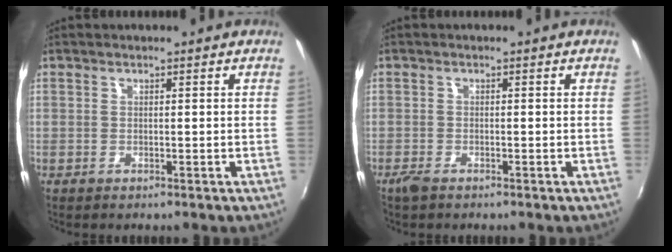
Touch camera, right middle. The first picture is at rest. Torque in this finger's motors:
{"motor_torque": [0.27, -0.28, 0.03, 0.04]}